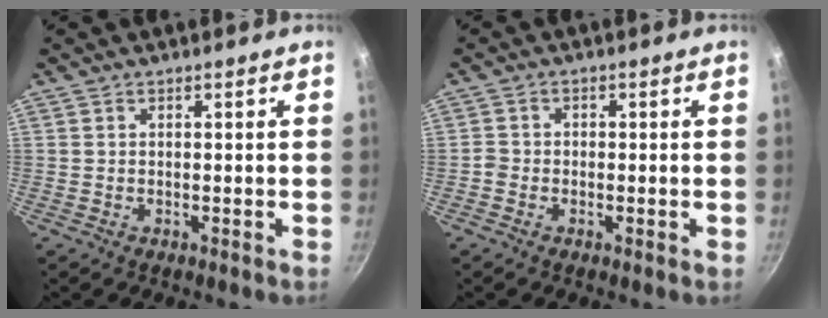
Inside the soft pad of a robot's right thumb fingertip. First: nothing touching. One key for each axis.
{"total": 1.7, "fx": -0.9, "fy": 1.3, "fz": 0.7, "tx": -0.013, "ty": 0.011, "tz": -0.022}